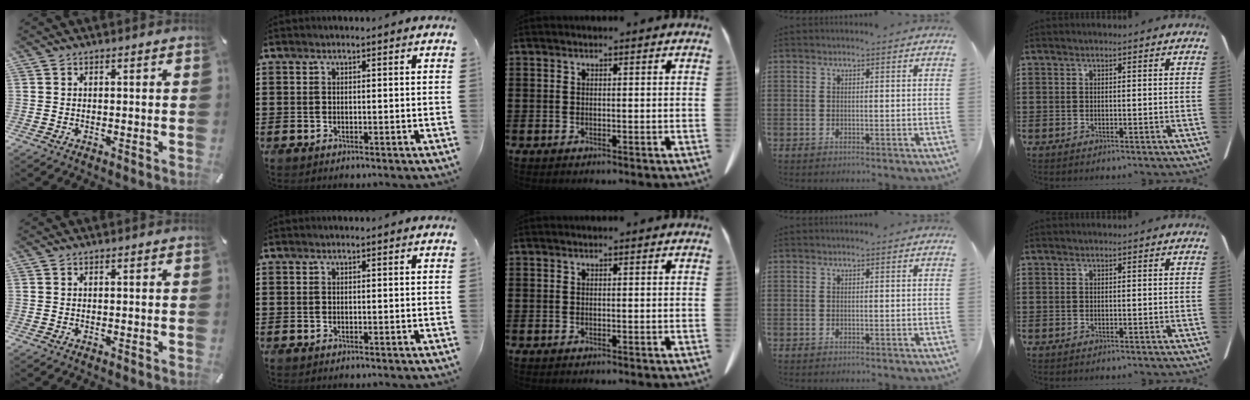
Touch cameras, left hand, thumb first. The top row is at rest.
{}